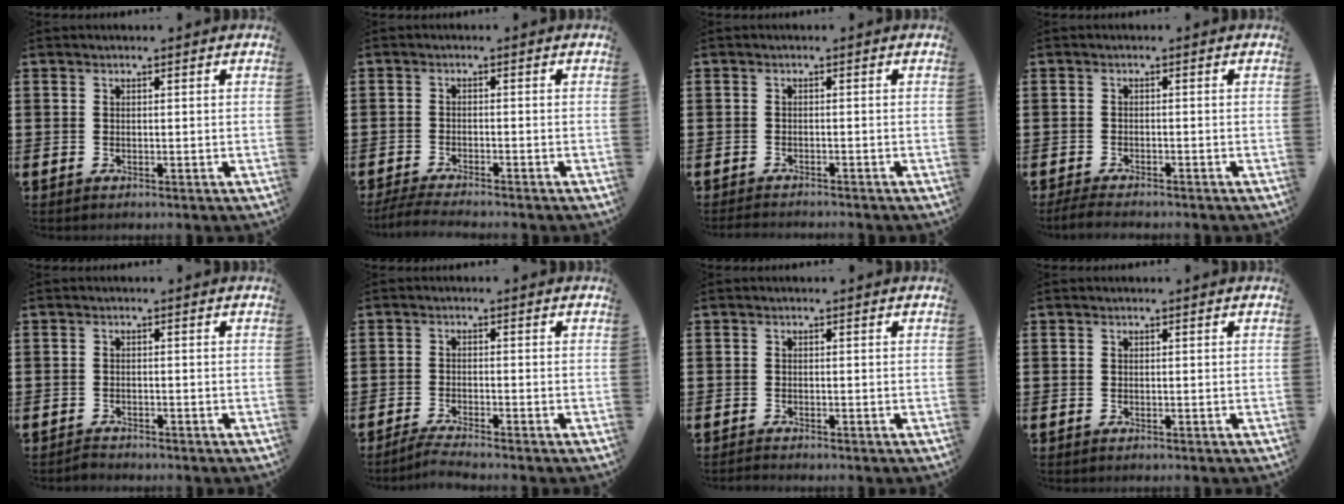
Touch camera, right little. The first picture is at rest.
{"total": 2.2, "force": [-2.0, -0.1, 0.9], "torque": [-0.013, 0.002, -0.038]}
{"total": 0.9, "force": [-0.9, 0.1, 0.1], "torque": [-0.005, 0.001, -0.018]}
{"total": 1.6, "force": [-1.4, 0.2, 0.6], "torque": [-0.013, 0.003, -0.029]}
{"total": 1.0, "force": [-0.9, 0.2, 0.0], "torque": [-0.004, -0.001, -0.020]}
{"total": 1.9, "force": [-1.7, -0.1, 0.9], "torque": [-0.014, 0.003, -0.032]}
{"total": 0.5, "force": [-0.5, 0.0, 0.1], "torque": [-0.002, -0.003, -0.011]}
{"total": 0.0}